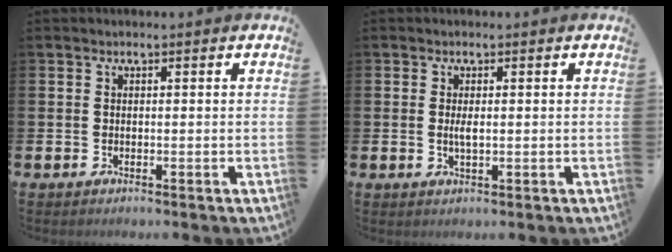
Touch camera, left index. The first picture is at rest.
{"total": 1.6, "force": [0.2, 0.5, 1.5], "torque": [-0.023, -0.002, 0.000]}